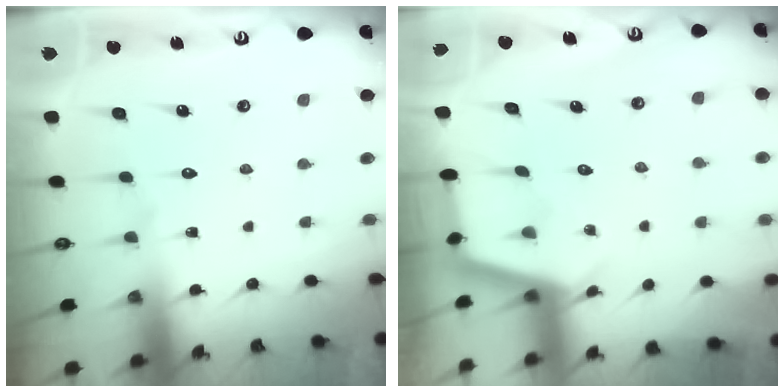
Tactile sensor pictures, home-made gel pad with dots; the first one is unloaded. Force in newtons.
{"total": 2.8, "press": 2.8, "slide": 0.3}